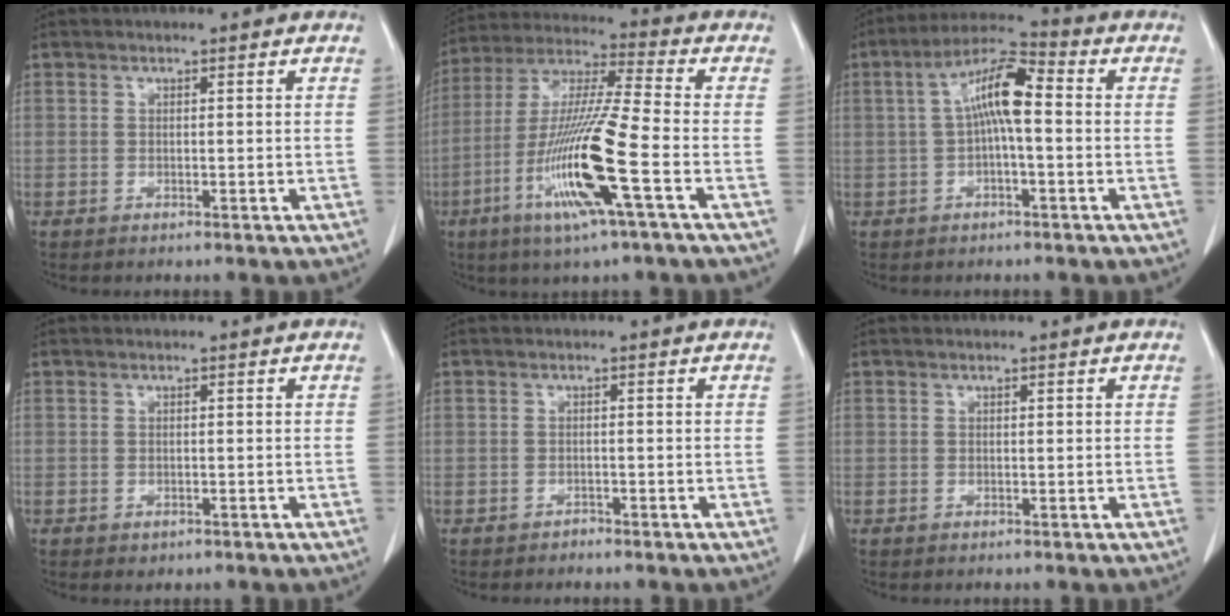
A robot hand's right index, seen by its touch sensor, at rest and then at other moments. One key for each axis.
{"total": 16.2, "fx": -5.7, "fy": -0.3, "fz": 15.1, "tx": -0.310, "ty": -0.018, "tz": -0.114}
{"total": 8.5, "fx": 0.5, "fy": 1.8, "fz": 8.2, "tx": -0.156, "ty": 0.029, "tz": 0.005}
{"total": 0.7, "fx": -0.4, "fy": 0.5, "fz": 0.3, "tx": -0.005, "ty": 0.001, "tz": -0.001}
{"total": 0.7, "fx": -0.7, "fy": 0.2, "fz": 0.0, "tx": -0.002, "ty": 0.000, "tz": -0.013}
{"total": 0.0}